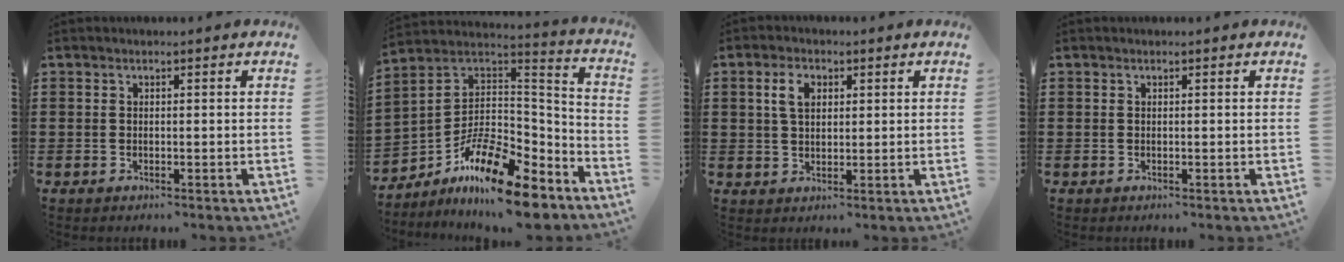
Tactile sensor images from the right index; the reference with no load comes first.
{"total": 14.1, "force": [-9.6, 4.6, 9.3], "torque": [-0.171, 0.026, -0.173]}
{"total": 4.0, "force": [1.3, 2.5, 2.9], "torque": [-0.066, 0.013, 0.022]}
{"total": 0.0}